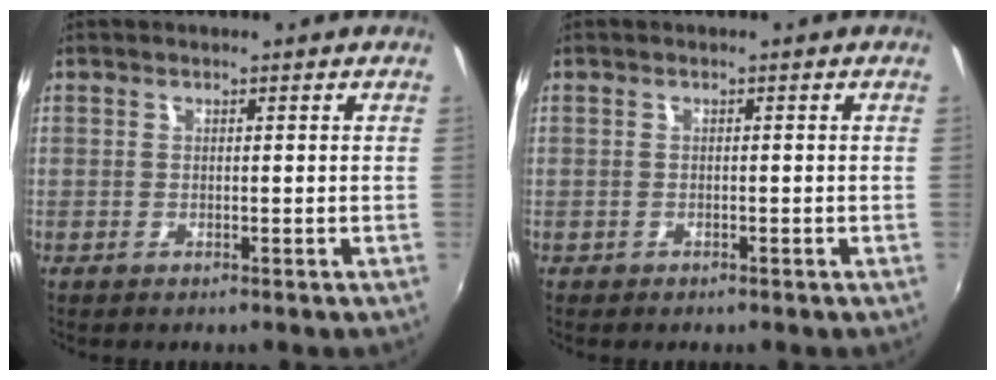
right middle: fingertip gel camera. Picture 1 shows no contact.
{"total": 0.7, "force": [-0.6, 0.4, 0.2], "torque": [-0.007, 0.000, -0.007]}